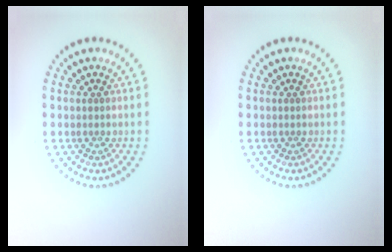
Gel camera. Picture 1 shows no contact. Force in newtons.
{"total": 0.0}